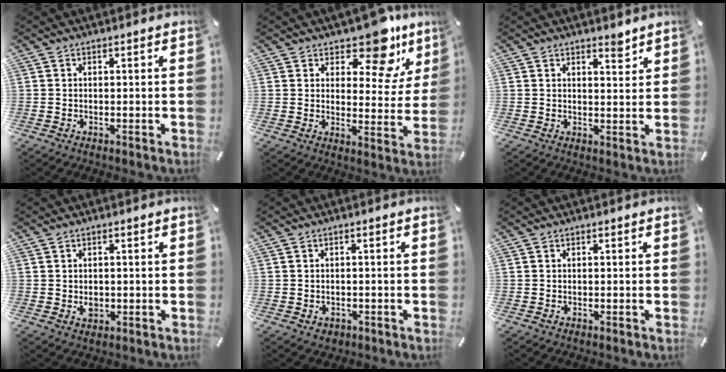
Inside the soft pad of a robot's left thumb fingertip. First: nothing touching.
{"total": 13.0, "force": [9.4, 5.6, 7.1], "torque": [-0.081, -0.073, 0.160]}
{"total": 3.5, "force": [2.9, 1.3, 1.5], "torque": [-0.002, -0.026, 0.045]}
{"total": 2.5, "force": [-0.1, 2.1, 1.4], "torque": [-0.018, 0.000, -0.003]}
{"total": 1.9, "force": [-0.7, 1.6, 0.7], "torque": [-0.012, 0.004, -0.015]}
{"total": 0.0}